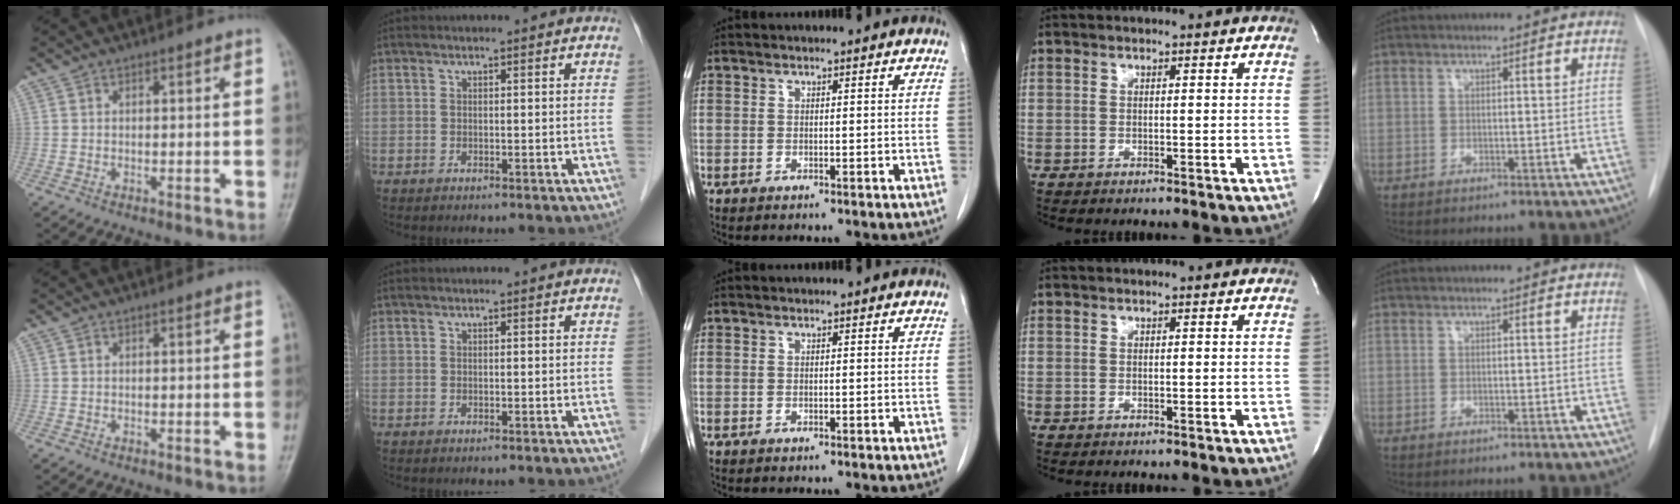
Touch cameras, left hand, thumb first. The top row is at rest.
{}